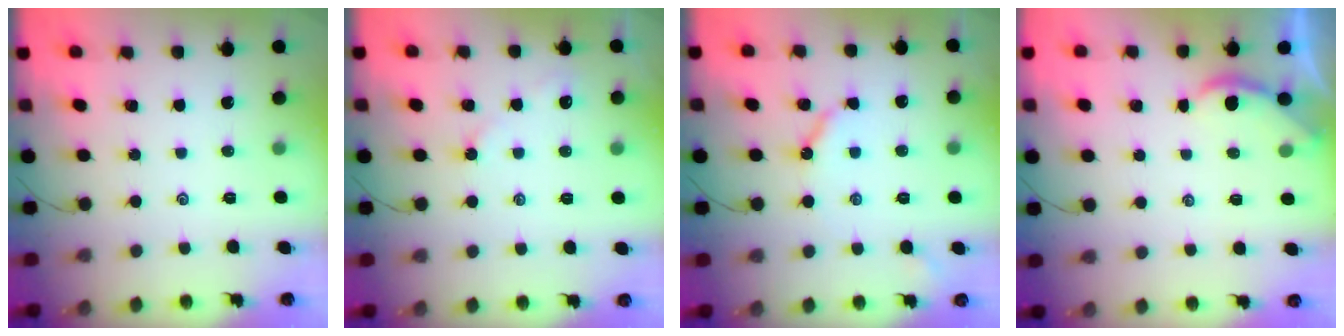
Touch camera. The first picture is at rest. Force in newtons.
{"total": 2.3, "press": 2.3, "slide": 0.3}
{"total": 5.3, "press": 5.2, "slide": 0.6}
{"total": 1.5, "press": 1.5, "slide": 0.2}